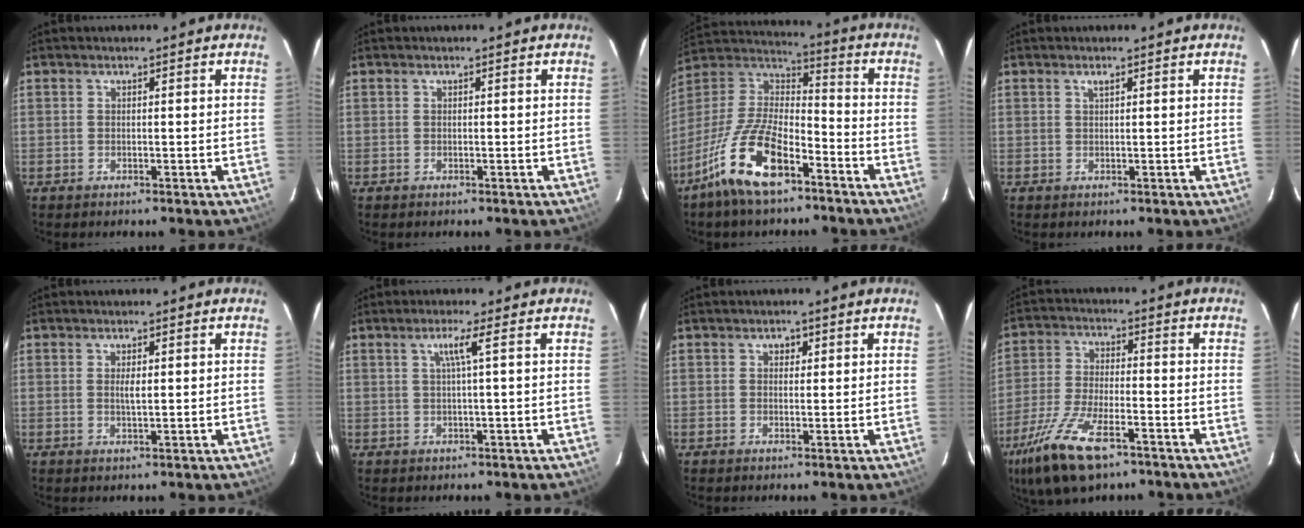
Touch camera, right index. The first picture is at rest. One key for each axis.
{"total": 0.0}
{"total": 16.6, "fx": -10.2, "fy": 6.2, "fz": 11.5, "tx": -0.241, "ty": -0.011, "tz": -0.194}
{"total": 0.7, "fx": 0.5, "fy": 0.1, "fz": 0.5, "tx": -0.010, "ty": 0.002, "tz": 0.009}
{"total": 1.6, "fx": 0.3, "fy": 0.4, "fz": 1.5, "tx": -0.027, "ty": 0.000, "tz": 0.006}
{"total": 2.7, "fx": 0.7, "fy": -0.9, "fz": 2.5, "tx": -0.045, "ty": -0.002, "tz": 0.015}
{"total": 1.4, "fx": 0.5, "fy": 1.2, "fz": 0.4, "tx": -0.003, "ty": 0.006, "tz": 0.007}
{"total": 14.8, "fx": -9.3, "fy": 5.5, "fz": 10.2, "tx": -0.224, "ty": -0.033, "tz": -0.176}